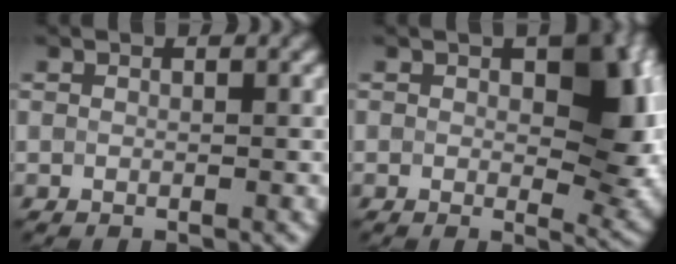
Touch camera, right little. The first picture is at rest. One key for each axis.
{"total": 7.3, "fx": 0.8, "fy": 4.0, "fz": 6.1, "tx": -0.070, "ty": -0.004, "tz": 0.011}